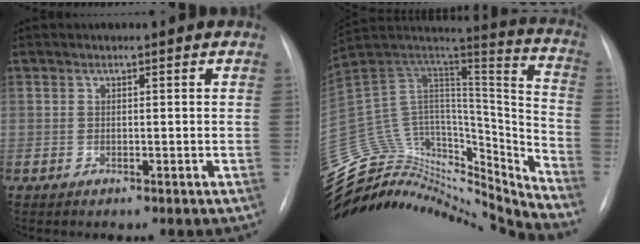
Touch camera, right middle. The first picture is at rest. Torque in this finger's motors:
{"motor_torque": [-0.73, -0.59, -0.43, -0.21]}